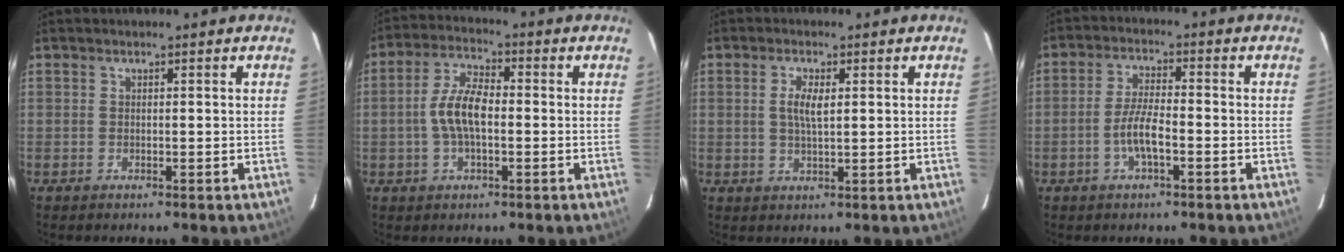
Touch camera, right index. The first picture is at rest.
{"total": 7.5, "force": [-1.0, 3.3, 6.7], "torque": [-0.136, 0.013, -0.019]}
{"total": 3.7, "force": [0.8, 1.1, 3.4], "torque": [-0.066, 0.002, 0.015]}
{"total": 5.6, "force": [-2.2, 1.3, 5.0], "torque": [-0.102, 0.004, -0.044]}